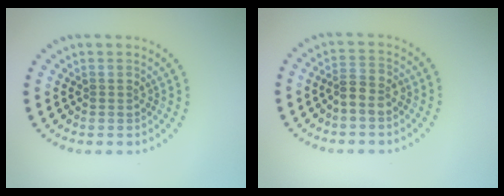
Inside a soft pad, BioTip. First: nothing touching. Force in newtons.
{"total": 2.0, "press": 1.9, "slide": 0.7}